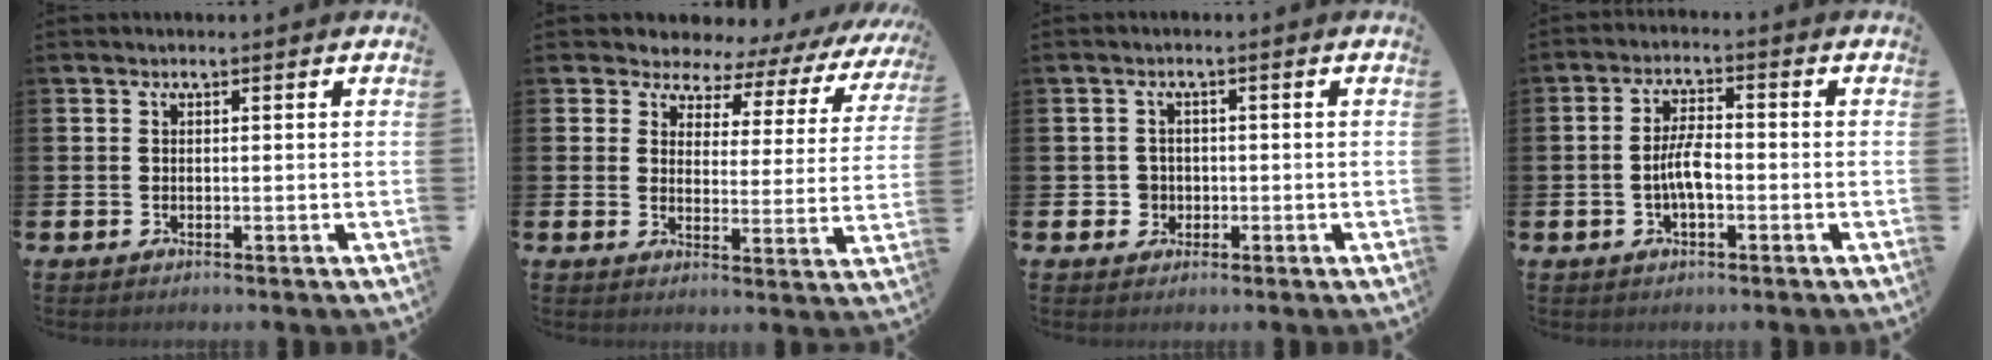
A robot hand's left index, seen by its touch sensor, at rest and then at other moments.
{"total": 3.8, "force": [2.9, 2.3, 0.3], "torque": [-0.027, -0.030, 0.040]}
{"total": 2.2, "force": [-0.4, 2.1, 0.2], "torque": [-0.005, 0.004, -0.014]}
{"total": 4.3, "force": [-0.9, 1.6, 3.8], "torque": [-0.083, 0.008, -0.018]}